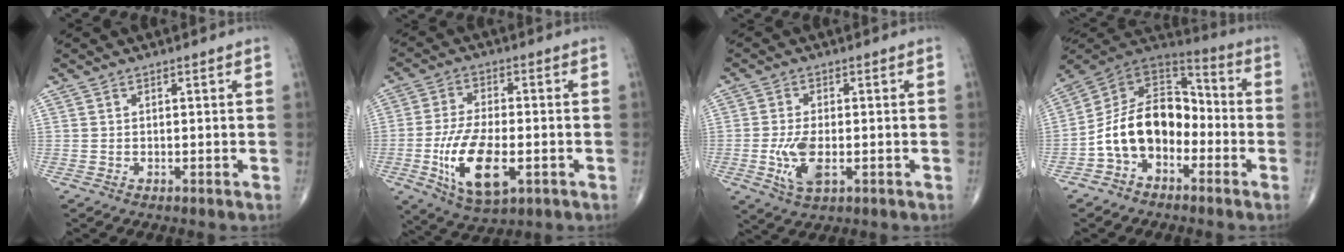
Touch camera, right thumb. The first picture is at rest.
{"total": 13.7, "force": [-3.7, 6.3, 11.6], "torque": [-0.220, -0.001, -0.059]}
{"total": 6.9, "force": [-1.6, 3.3, 5.9], "torque": [-0.124, -0.003, -0.025]}
{"total": 14.7, "force": [-4.3, 10.0, 9.8], "torque": [-0.145, 0.069, -0.090]}